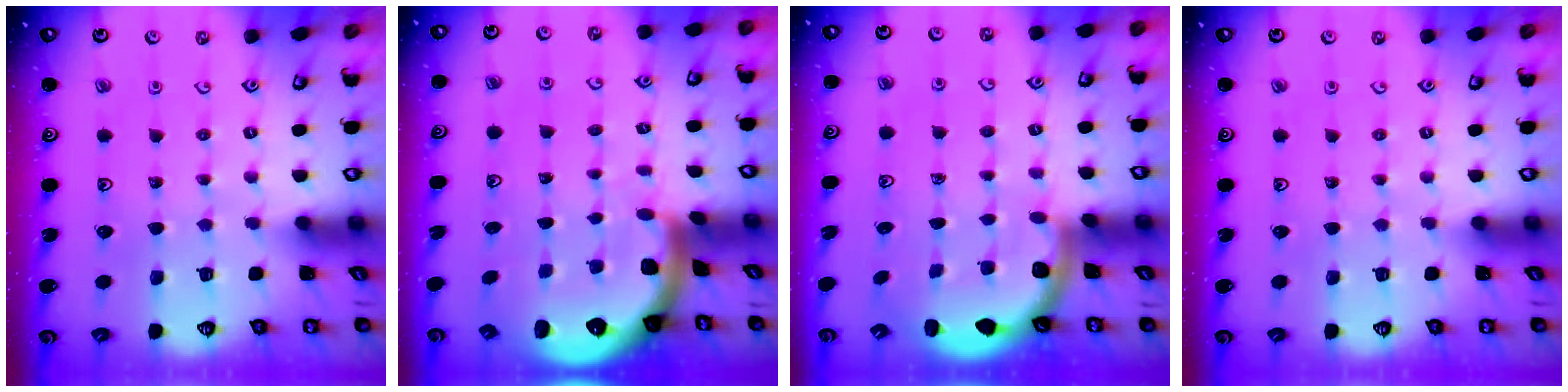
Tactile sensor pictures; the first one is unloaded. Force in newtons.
{"total": 2.5, "press": 2.5, "slide": 0.6}
{"total": 2.5, "press": 2.4, "slide": 0.7}
{"total": 0.0}